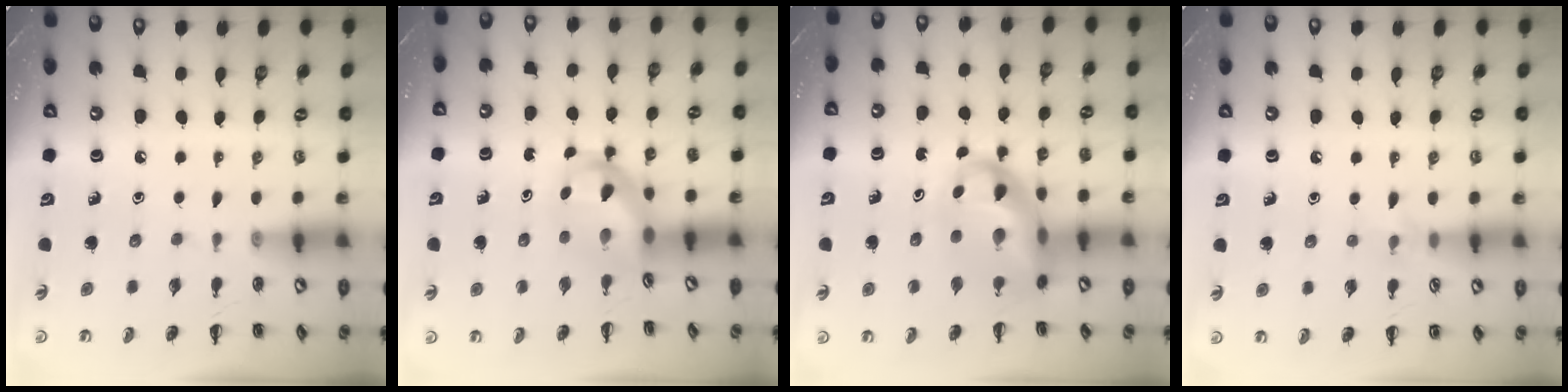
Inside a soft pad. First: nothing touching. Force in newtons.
{"total": 4.4, "press": 4.3, "slide": 0.7}
{"total": 12.3, "press": 11.8, "slide": 3.2}
{"total": 5.3, "press": 5.1, "slide": 1.2}